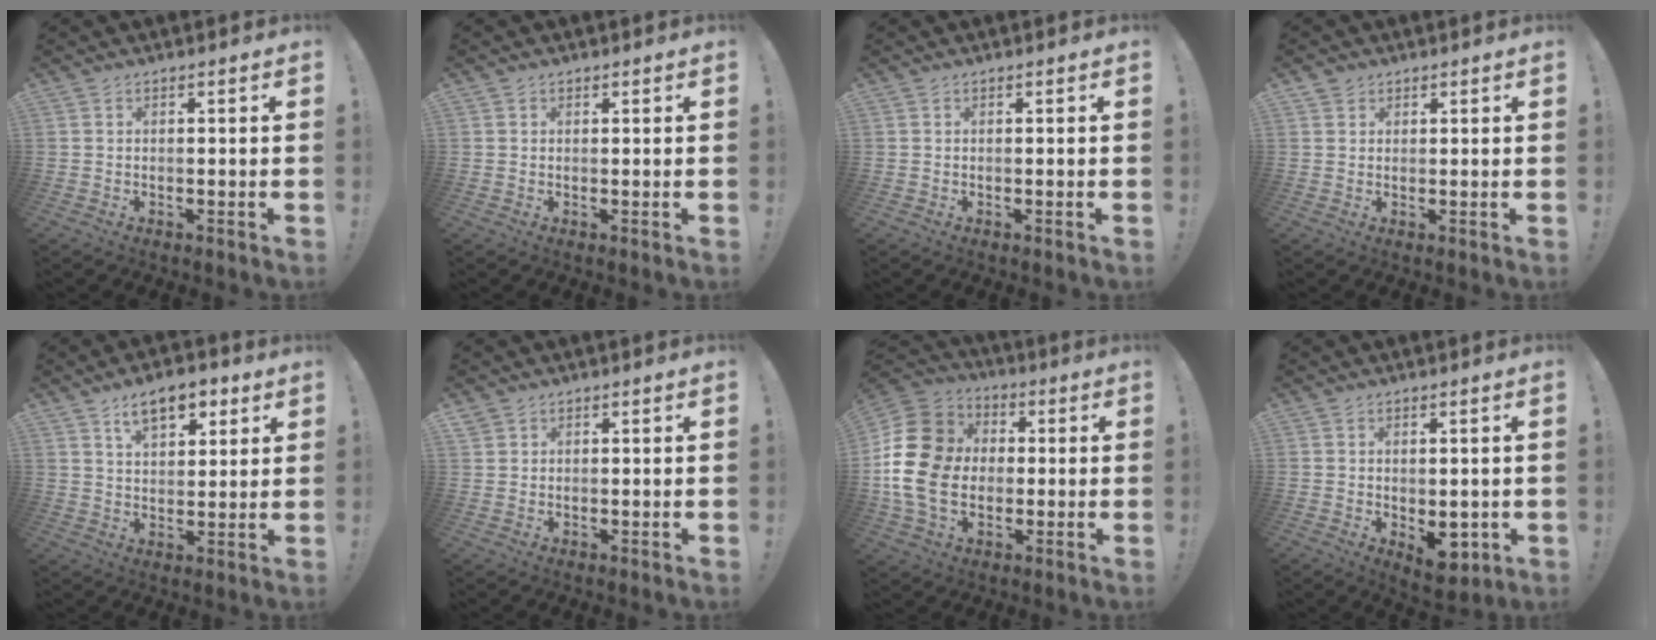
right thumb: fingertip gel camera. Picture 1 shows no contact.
{"total": 0.8, "force": [0.5, 0.5, 0.0], "torque": [0.006, -0.002, 0.009]}
{"total": 0.0}
{"total": 2.2, "force": [1.4, 1.7, 0.2], "torque": [-0.002, -0.003, 0.025]}
{"total": 10.5, "force": [6.0, 5.8, 6.4], "torque": [-0.092, -0.016, 0.109]}
{"total": 1.9, "force": [1.3, 1.3, 0.4], "torque": [-0.004, -0.004, 0.025]}
{"total": 19.7, "force": [-0.5, 15.6, 11.9], "torque": [-0.229, 0.020, 0.000]}
{"total": 7.1, "force": [-1.4, 4.4, 5.3], "torque": [-0.050, 0.002, -0.013]}